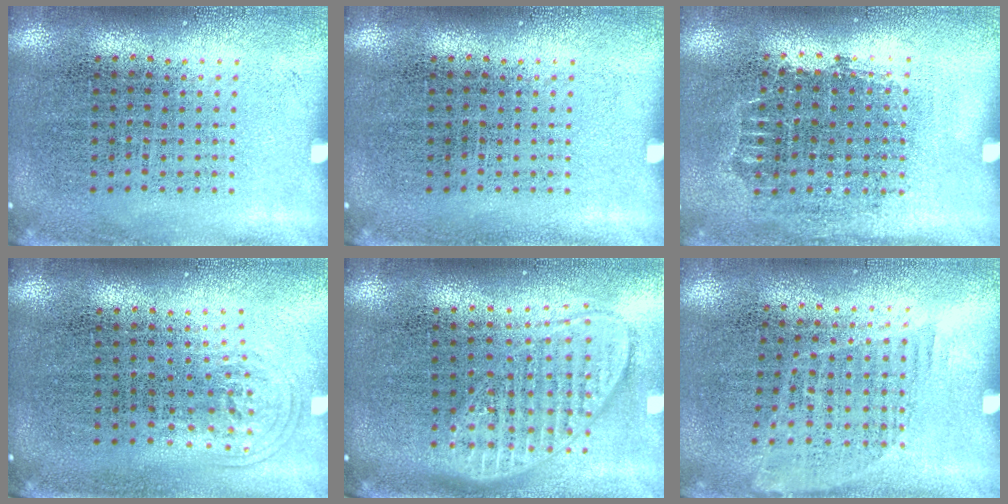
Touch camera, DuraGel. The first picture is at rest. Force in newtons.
{"total": 0.0}
{"total": 0.7, "press": 0.7, "slide": 0.2}
{"total": 0.9, "press": 0.7, "slide": 0.6}
{"total": 1.8, "press": 1.5, "slide": 1.0}
{"total": 1.1, "press": 0.8, "slide": 0.6}